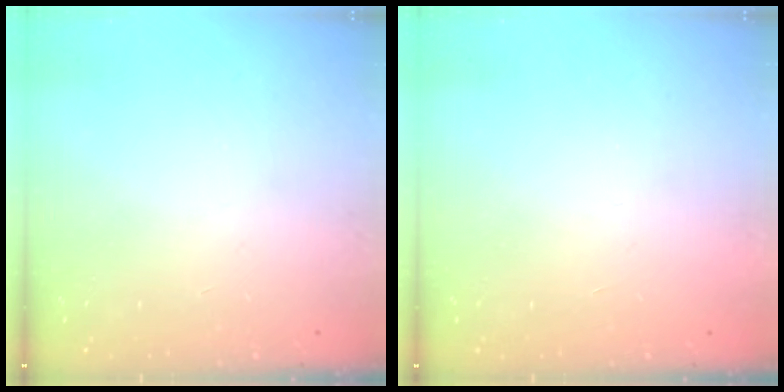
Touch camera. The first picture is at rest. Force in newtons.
{"total": 1.6, "press": 1.6, "slide": 0.1}